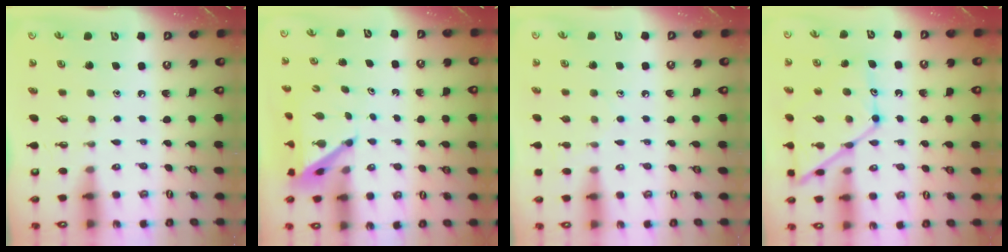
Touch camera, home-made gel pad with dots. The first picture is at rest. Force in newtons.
{"total": 4.3, "press": 4.3, "slide": 0.4}
{"total": 5.8, "press": 5.8, "slide": 0.6}
{"total": 15.4, "press": 15.3, "slide": 1.3}